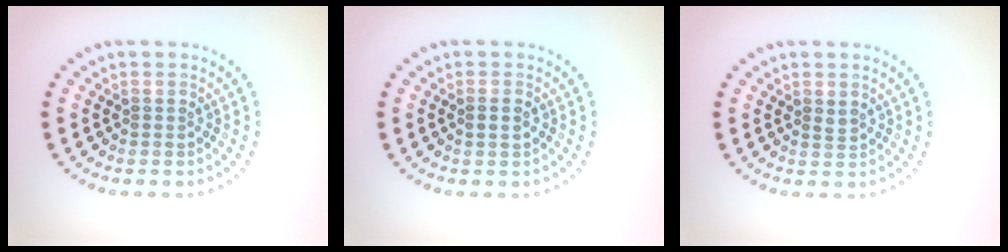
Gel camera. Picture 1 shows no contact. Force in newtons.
{"total": 1.2, "press": 1.1, "slide": 0.3}
{"total": 0.6, "press": 0.5, "slide": 0.3}